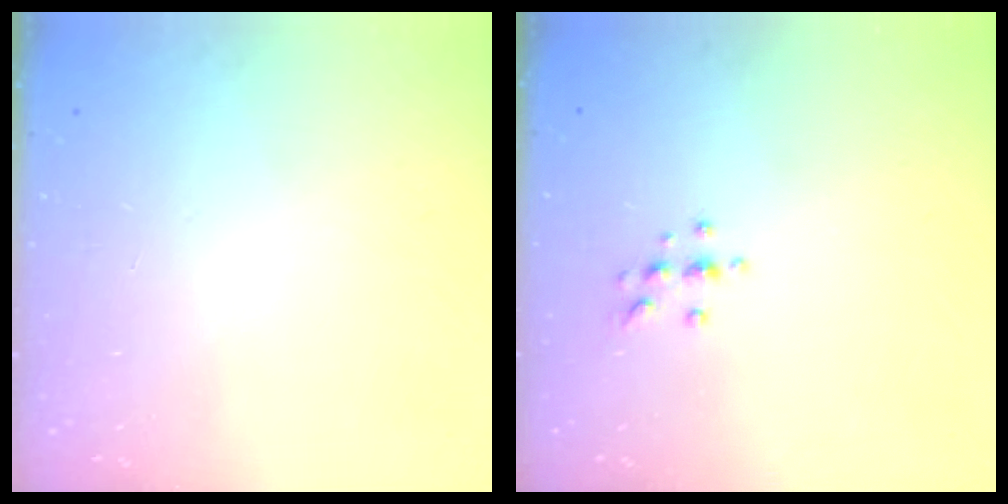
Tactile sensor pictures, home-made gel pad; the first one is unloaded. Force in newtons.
{"total": 4.7, "press": 4.7, "slide": 0.6}